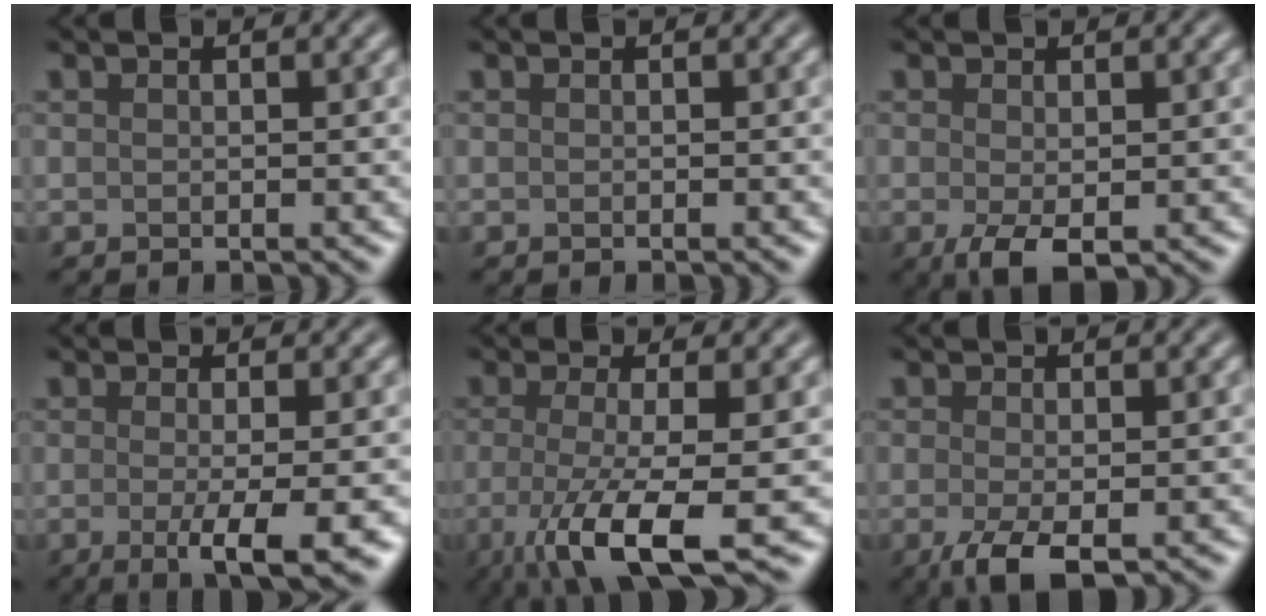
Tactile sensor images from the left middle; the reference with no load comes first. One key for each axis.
{"total": 0.0}
{"total": 2.3, "fx": -1.2, "fy": 0.6, "fz": 1.9, "tx": -0.049, "ty": -0.003, "tz": -0.008}
{"total": 5.3, "fx": -2.1, "fy": 0.7, "fz": 4.8, "tx": -0.077, "ty": -0.007, "tz": -0.024}
{"total": 7.8, "fx": -3.2, "fy": 1.5, "fz": 6.9, "tx": -0.123, "ty": -0.012, "tz": -0.052}
{"total": 3.2, "fx": -1.9, "fy": 0.6, "fz": 2.5, "tx": -0.063, "ty": -0.004, "tz": -0.023}